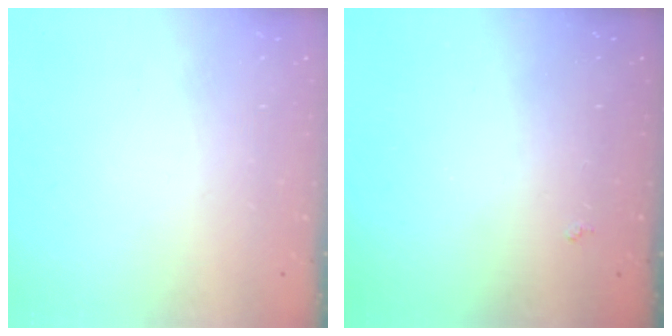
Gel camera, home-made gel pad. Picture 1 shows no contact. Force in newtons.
{"total": 2.0, "press": 1.9, "slide": 0.5}